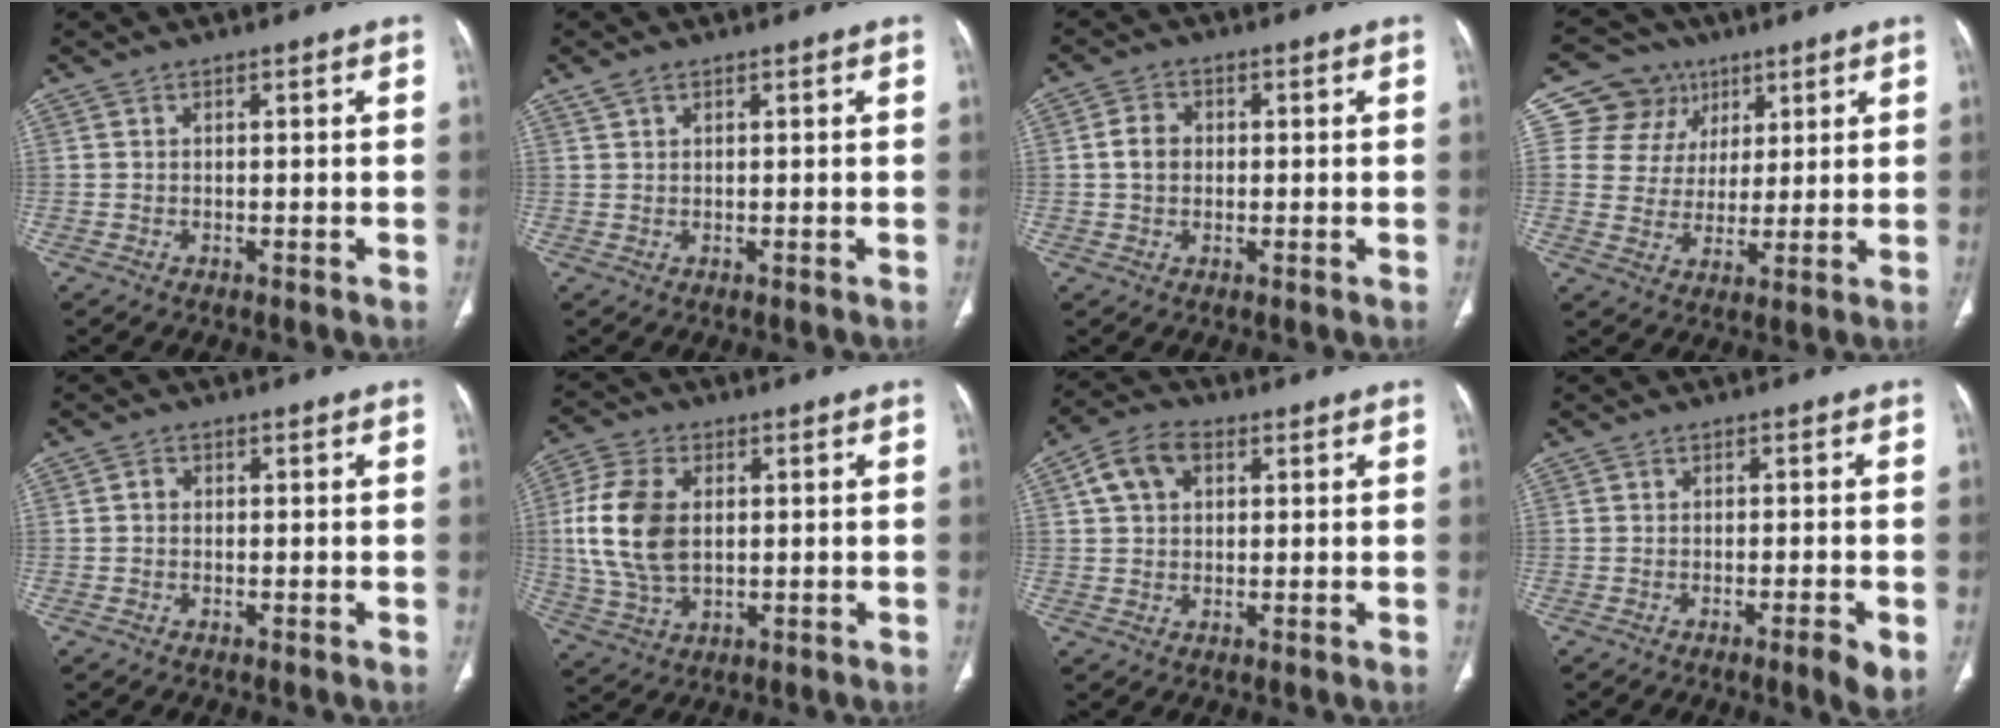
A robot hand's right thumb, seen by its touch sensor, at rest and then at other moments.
{"total": 1.5, "force": [1.0, 0.7, 0.8], "torque": [-0.020, 0.008, 0.023]}
{"total": 3.9, "force": [0.1, 3.1, 2.2], "torque": [-0.036, 0.009, -0.003]}
{"total": 11.1, "force": [5.0, 9.7, 1.8], "torque": [0.010, -0.014, 0.089]}
{"total": 1.2, "force": [-0.1, 1.1, 0.6], "torque": [-0.004, 0.004, -0.005]}
{"total": 13.6, "force": [1.4, 8.6, 10.4], "torque": [-0.214, 0.002, 0.030]}
{"total": 7.3, "force": [2.4, 5.1, 4.6], "torque": [-0.077, 0.012, 0.038]}
{"total": 4.1, "force": [-1.7, 0.5, 3.7], "torque": [-0.056, -0.001, -0.027]}